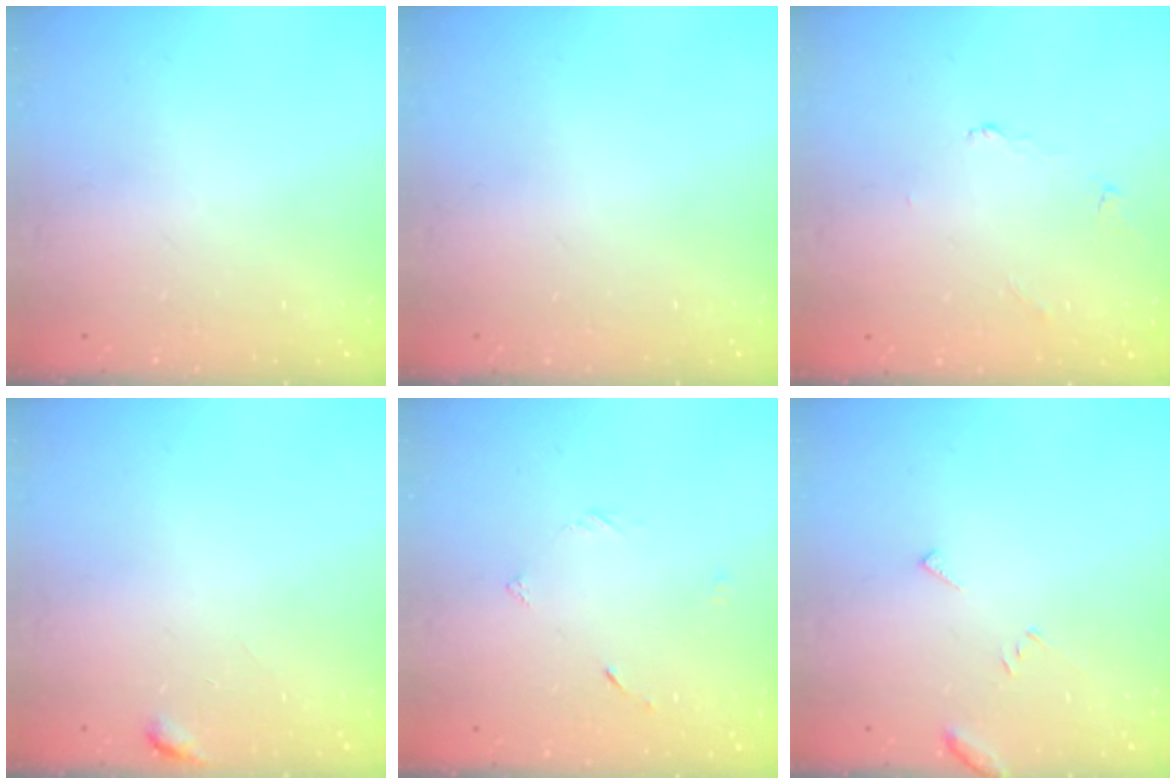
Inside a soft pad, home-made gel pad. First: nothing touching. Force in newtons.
{"total": 0.0}
{"total": 2.2, "press": 2.2, "slide": 0.4}
{"total": 2.6, "press": 2.5, "slide": 0.3}
{"total": 2.3, "press": 2.2, "slide": 0.2}
{"total": 4.3, "press": 4.2, "slide": 0.4}